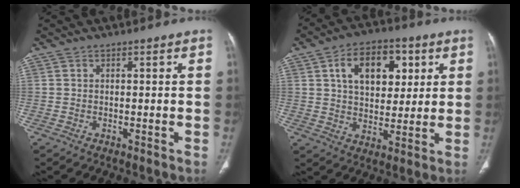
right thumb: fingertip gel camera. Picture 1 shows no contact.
{"total": 13.8, "force": [4.7, 8.9, 9.5], "torque": [-0.106, -0.003, 0.075]}